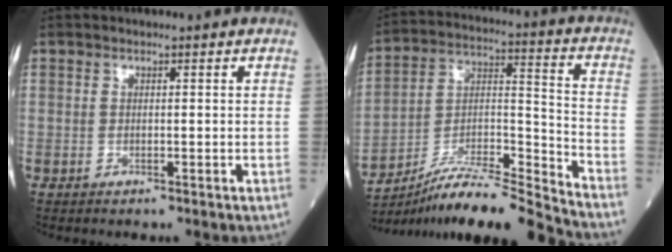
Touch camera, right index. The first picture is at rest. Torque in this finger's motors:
{"motor_torque": [0.69, -1.10, 0.07, 0.00]}